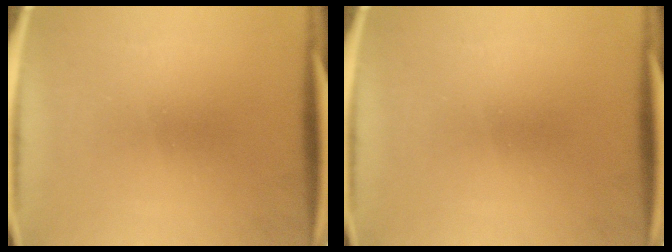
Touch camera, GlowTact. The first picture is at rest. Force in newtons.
{"total": 0.0}